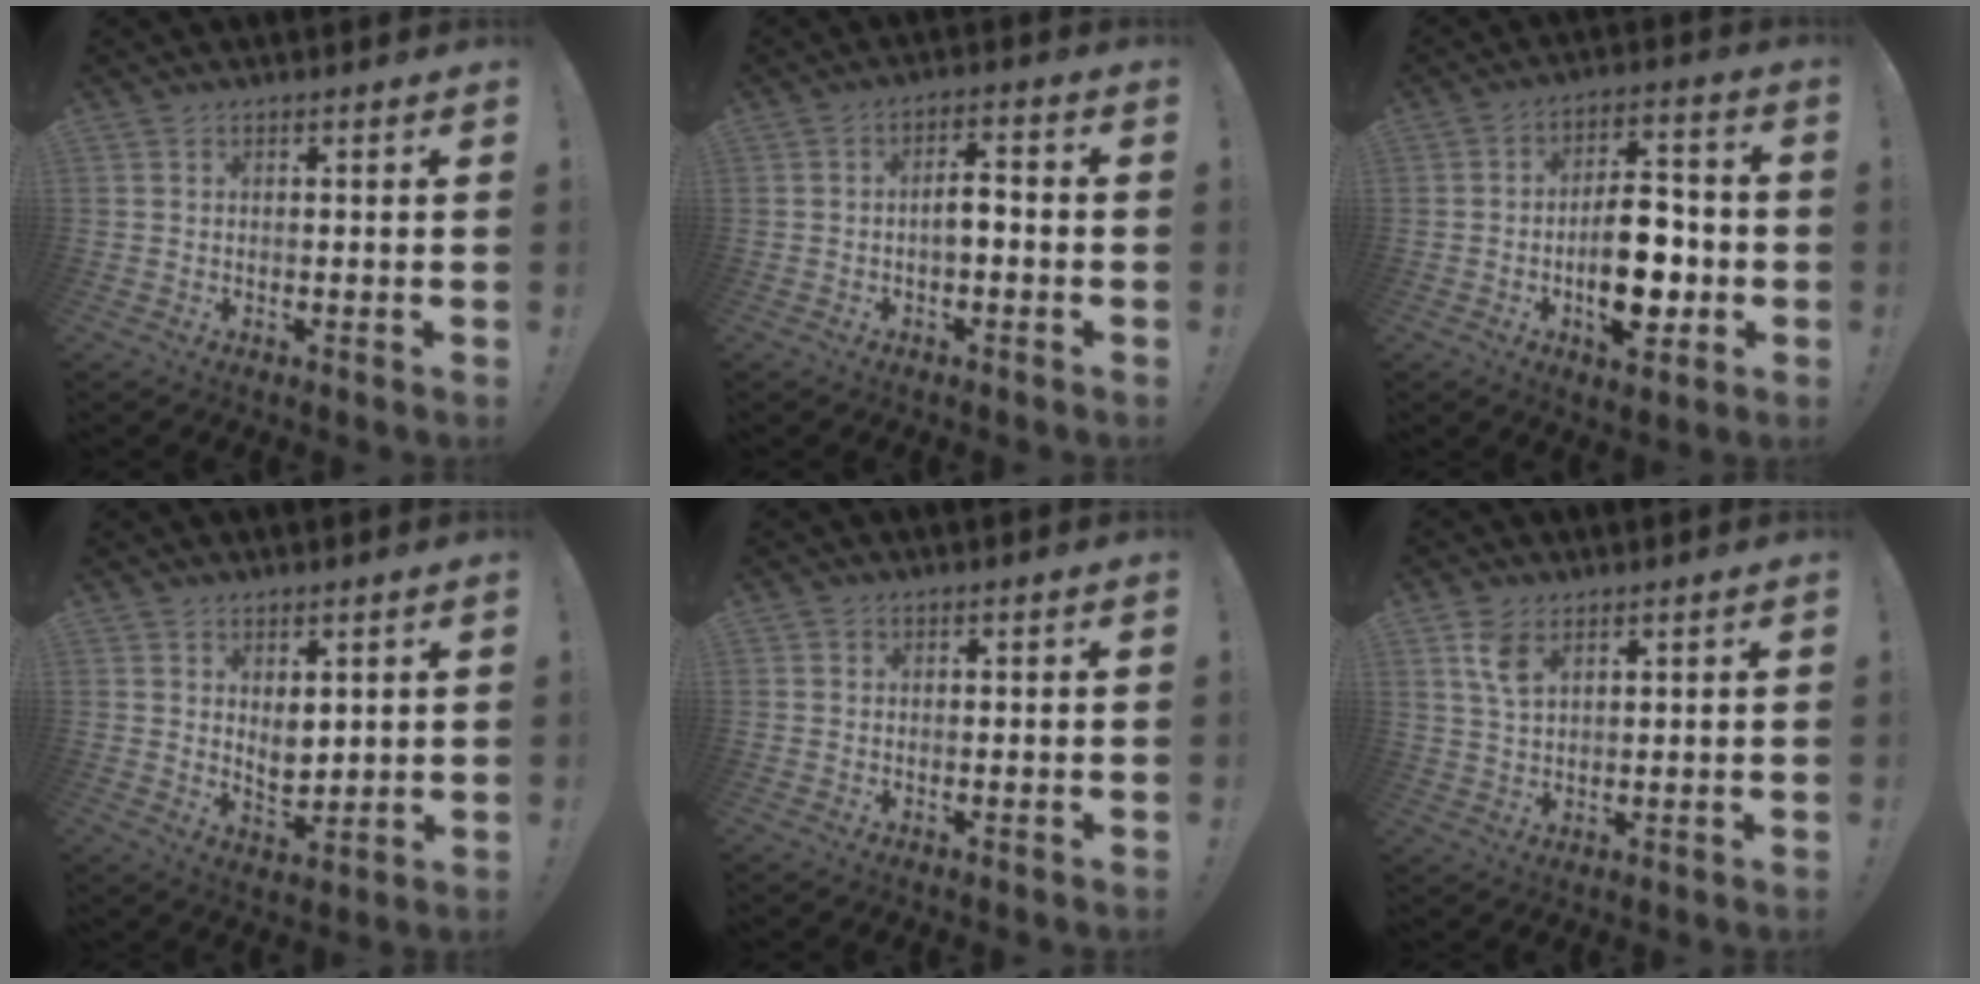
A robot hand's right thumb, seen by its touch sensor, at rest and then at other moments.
{"total": 4.7, "force": [-1.4, 1.8, 4.1], "torque": [-0.061, 0.007, -0.027]}
{"total": 14.9, "force": [-3.7, 8.0, 12.0], "torque": [-0.180, 0.016, -0.060]}
{"total": 5.2, "force": [2.9, 3.3, 2.9], "torque": [-0.038, -0.025, 0.054]}
{"total": 0.5, "force": [0.1, 0.5, -0.1], "torque": [0.007, 0.000, 0.001]}
{"total": 5.9, "force": [3.2, 3.1, 4.0], "torque": [-0.067, -0.011, 0.059]}